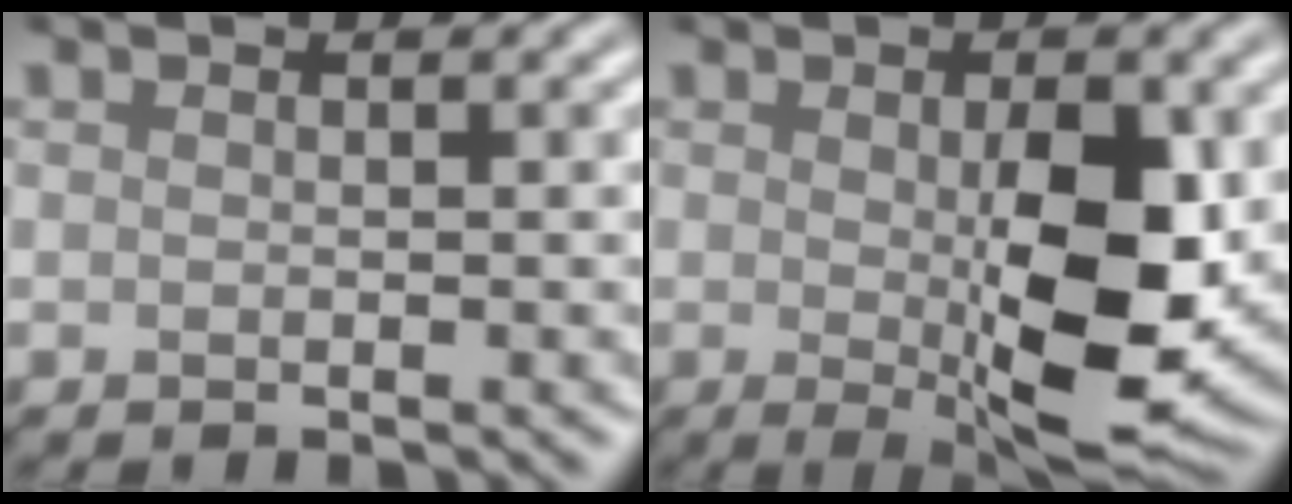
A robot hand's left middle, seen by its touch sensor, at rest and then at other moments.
{"total": 8.3, "force": [-0.4, 2.5, 7.9], "torque": [-0.125, -0.016, 0.007]}